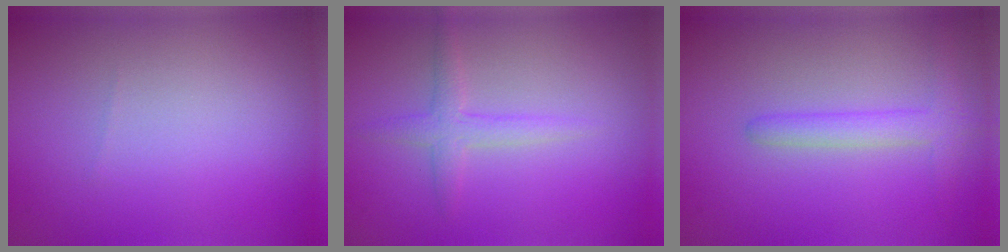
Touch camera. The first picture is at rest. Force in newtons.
{"total": 2.1, "press": 2.1, "slide": 0.1}
{"total": 2.6, "press": 2.6, "slide": 0.2}